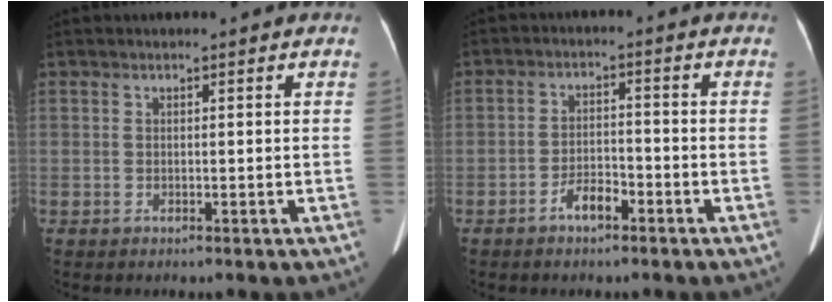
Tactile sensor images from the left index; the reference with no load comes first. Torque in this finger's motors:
{"motor_torque": [0.65, 0.63, 0.35, 0.02]}